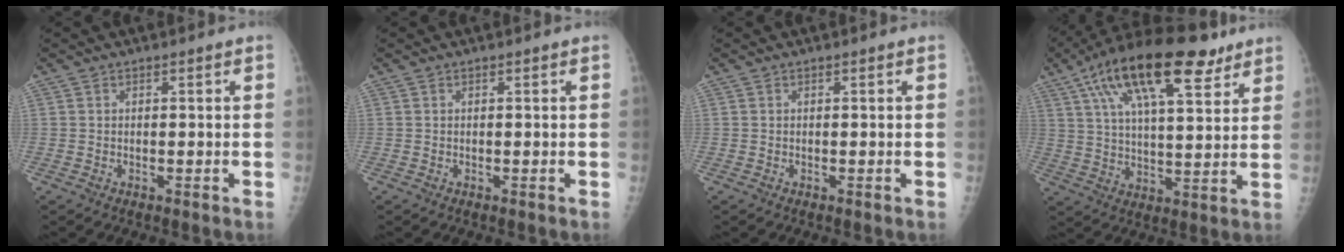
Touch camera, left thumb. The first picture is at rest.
{"total": 0.0}
{"total": 0.0}
{"total": 20.8, "force": [11.7, 7.5, 15.5], "torque": [-0.249, -0.015, 0.195]}